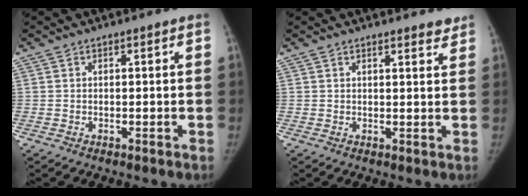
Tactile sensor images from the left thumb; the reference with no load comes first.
{"total": 2.8, "force": [2.5, 0.6, 1.0], "torque": [-0.002, -0.015, 0.025]}